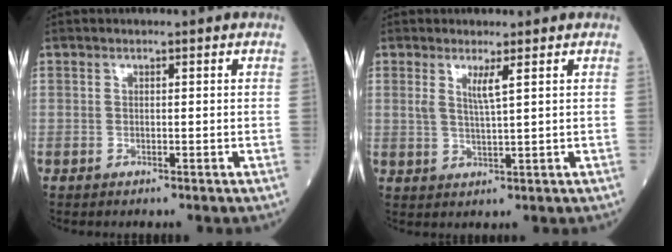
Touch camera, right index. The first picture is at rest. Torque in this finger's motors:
{"motor_torque": [-0.02, 0.16, 0.06, 0.04]}